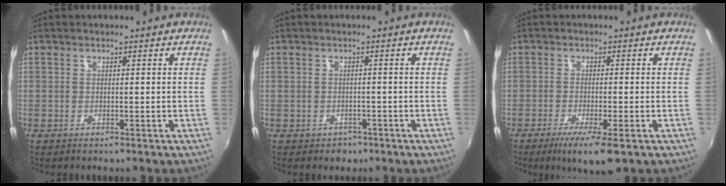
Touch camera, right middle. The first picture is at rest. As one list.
[{"total": 2.6, "force": [-1.3, 2.1, 0.7], "torque": [-0.019, -0.004, -0.015]}, {"total": 6.5, "force": [-3.9, 0.9, 5.2], "torque": [-0.103, -0.020, -0.062]}]